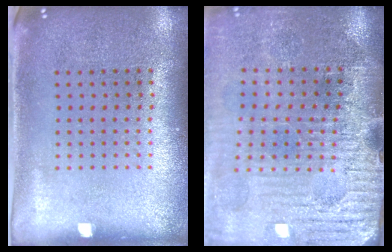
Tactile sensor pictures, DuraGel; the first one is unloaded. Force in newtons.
{"total": 3.9, "press": 3.6, "slide": 1.4}